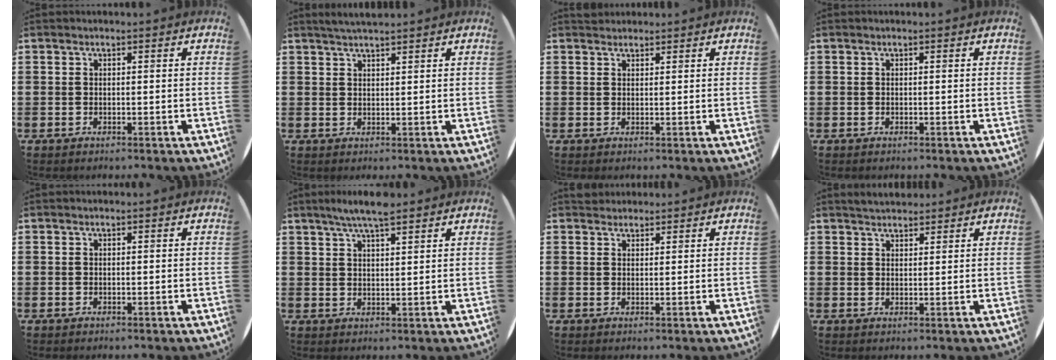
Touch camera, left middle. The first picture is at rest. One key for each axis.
{"total": 2.2, "fx": 2.1, "fy": 0.1, "fz": 0.6, "tx": -0.015, "ty": 0.002, "tz": 0.039}
{"total": 1.1, "fx": 1.1, "fy": 0.3, "fz": -0.1, "tx": 0.002, "ty": 0.003, "tz": 0.021}
{"total": 0.0}
{"total": 0.0}
{"total": 5.0, "fx": 4.2, "fy": 0.7, "fz": 2.6, "tx": -0.059, "ty": -0.004, "tz": 0.075}
{"total": 1.5, "fx": 1.4, "fy": 0.4, "fz": -0.2, "tx": 0.011, "ty": 0.000, "tz": 0.027}
{"total": 2.4, "fx": 2.3, "fy": 0.5, "fz": 0.2, "tx": -0.006, "ty": 0.000, "tz": 0.044}